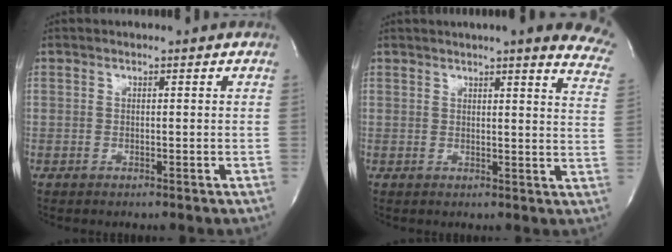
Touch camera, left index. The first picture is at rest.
{"total": 15.6, "force": [12.7, 2.2, 8.7], "torque": [-0.097, -0.020, 0.128]}